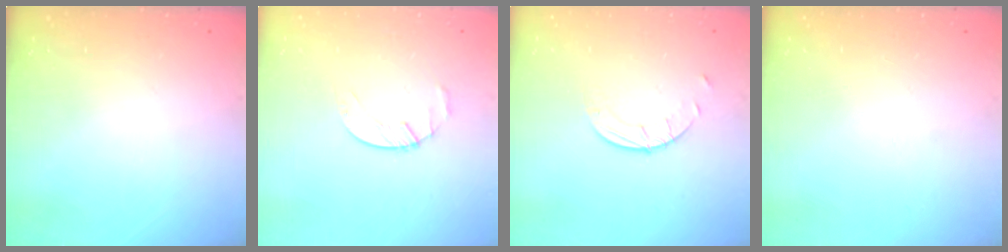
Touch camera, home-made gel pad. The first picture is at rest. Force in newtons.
{"total": 2.7, "press": 2.6, "slide": 0.3}
{"total": 2.6, "press": 2.6, "slide": 0.2}
{"total": 0.0}